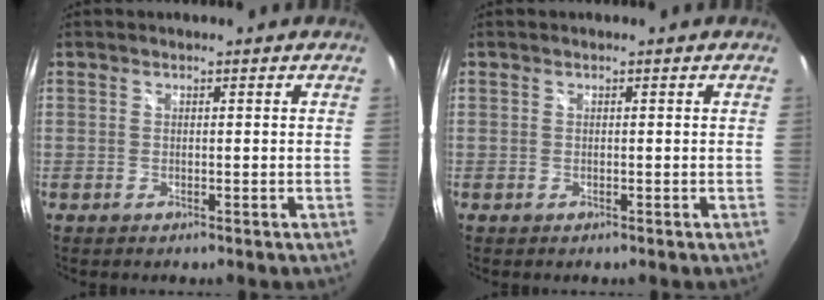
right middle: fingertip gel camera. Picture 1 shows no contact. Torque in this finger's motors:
{"motor_torque": [0.00, 0.00, 0.02, 0.01]}